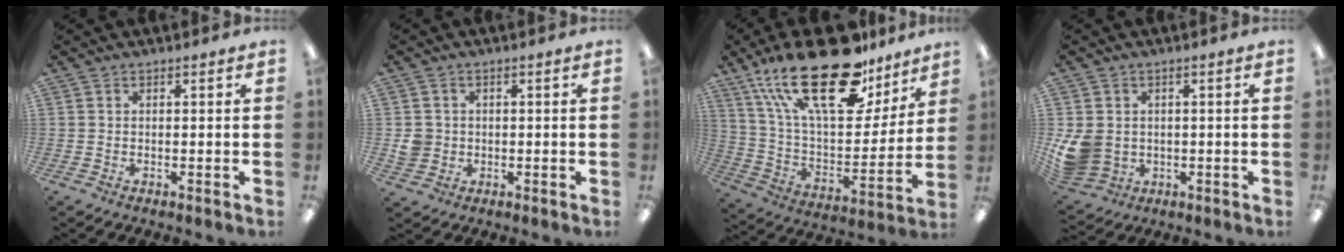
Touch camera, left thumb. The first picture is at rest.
{"total": 4.0, "force": [0.0, 3.9, 1.0], "torque": [-0.015, 0.007, 0.002]}
{"total": 29.9, "force": [18.9, 12.6, 19.5], "torque": [-0.325, -0.111, 0.321]}
{"total": 8.0, "force": [-0.2, 7.0, 4.0], "torque": [-0.099, 0.009, 0.001]}